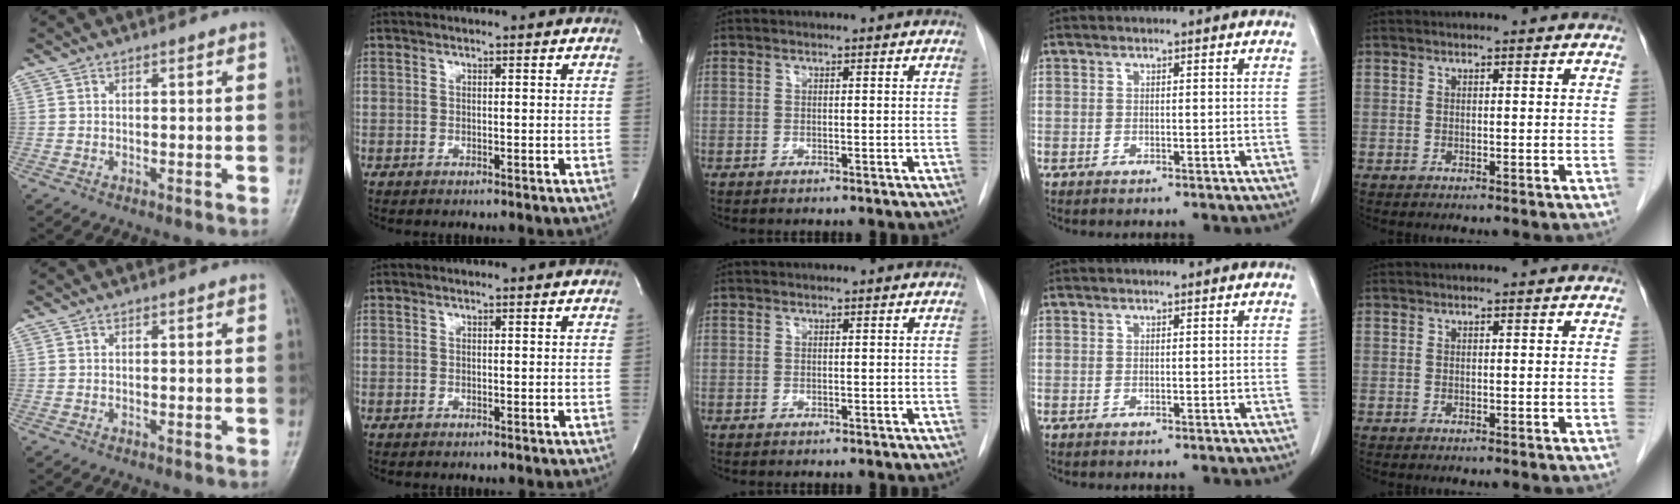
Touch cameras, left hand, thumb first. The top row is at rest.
{}